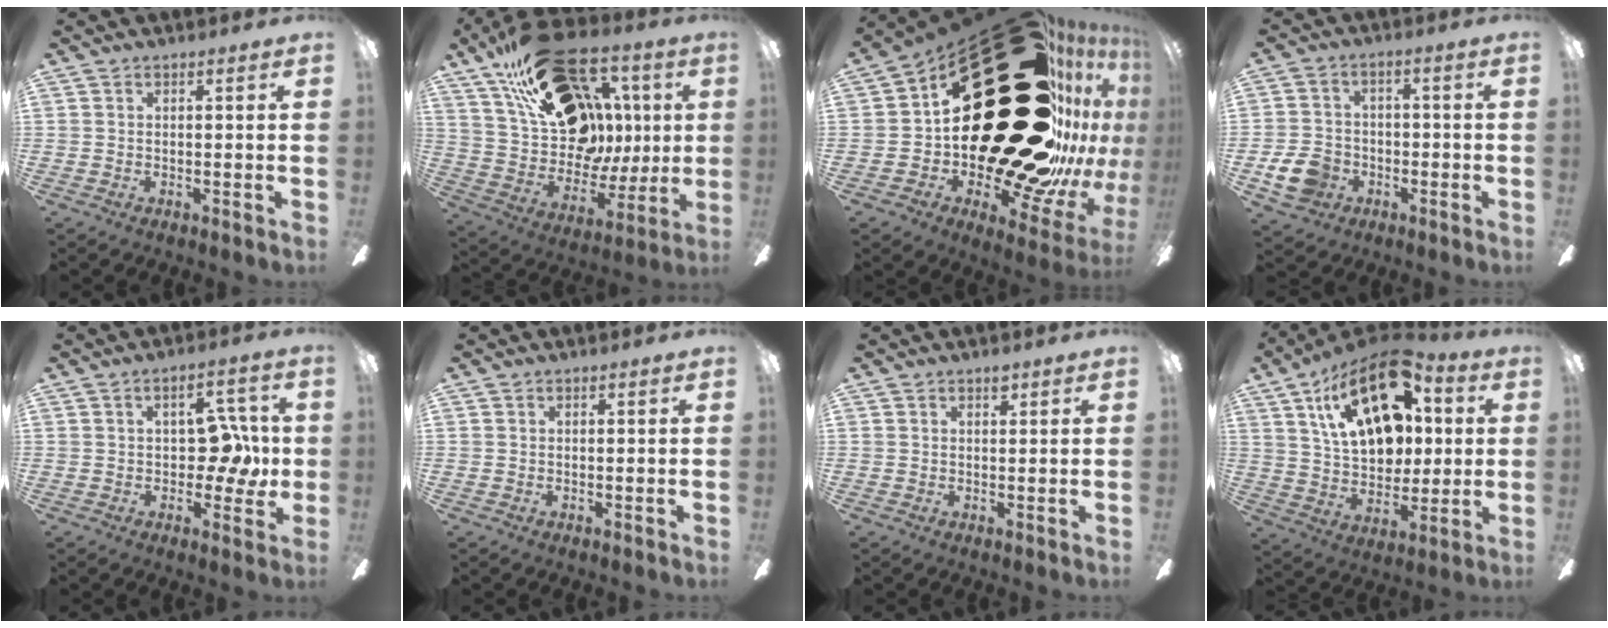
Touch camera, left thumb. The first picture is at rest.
{"total": 27.2, "force": [11.8, 17.8, 16.8], "torque": [-0.283, -0.046, 0.235]}
{"total": 52.6, "force": [17.2, 26.8, 41.9], "torque": [-0.514, -0.173, 0.406]}
{"total": 9.0, "force": [-3.5, 7.1, 4.3], "torque": [-0.108, 0.020, -0.066]}
{"total": 10.9, "force": [0.9, 6.5, 8.7], "torque": [-0.117, 0.010, 0.015]}
{"total": 0.0}
{"total": 1.5, "force": [1.1, 0.7, 0.7], "torque": [0.000, -0.006, 0.018]}
{"total": 24.2, "force": [11.0, 14.1, 16.3], "torque": [-0.273, -0.050, 0.189]}